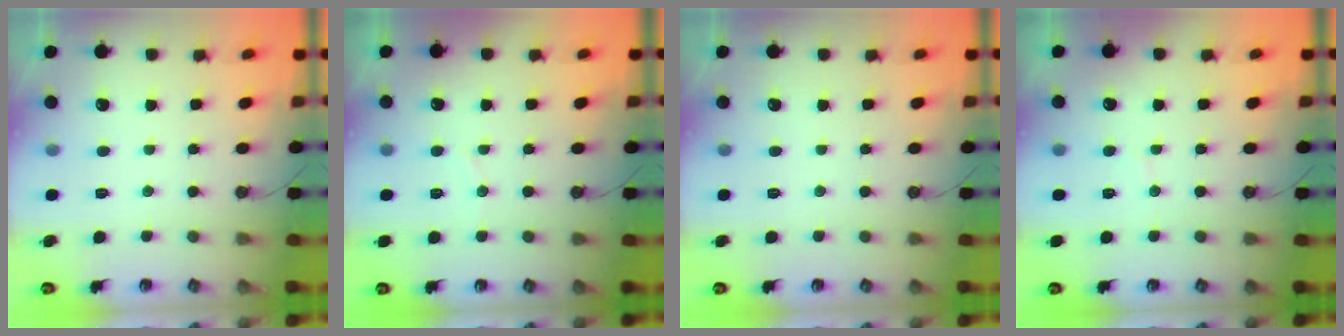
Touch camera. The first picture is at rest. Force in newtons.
{"total": 2.2, "press": 2.0, "slide": 0.9}
{"total": 0.0}
{"total": 2.8, "press": 2.8, "slide": 0.3}